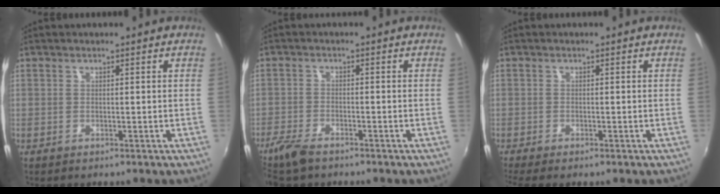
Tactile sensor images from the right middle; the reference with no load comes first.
{"total": 5.7, "force": [-4.5, 1.7, 2.9], "torque": [-0.081, -0.016, -0.091]}
{"total": 3.1, "force": [-2.4, 0.3, 1.9], "torque": [-0.041, -0.018, -0.043]}